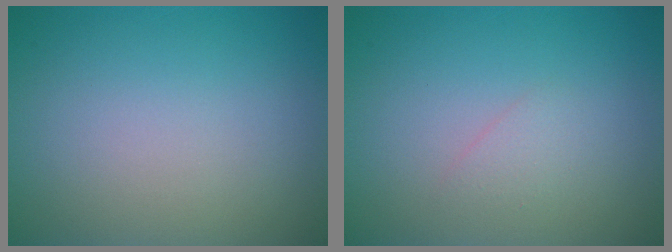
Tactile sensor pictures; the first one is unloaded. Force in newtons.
{"total": 1.0, "press": 1.0, "slide": 0.1}